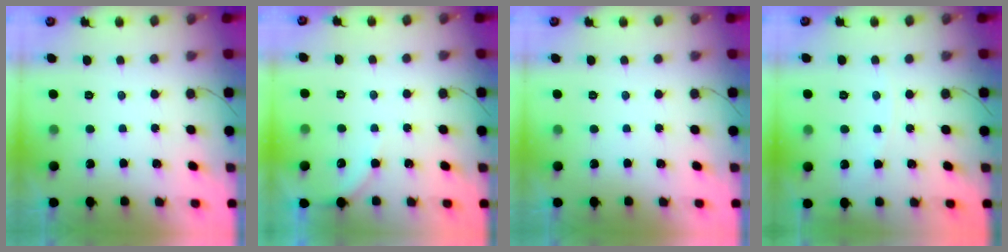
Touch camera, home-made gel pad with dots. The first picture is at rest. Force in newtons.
{"total": 3.6, "press": 3.5, "slide": 0.5}
{"total": 0.0}
{"total": 2.6, "press": 2.6, "slide": 0.2}